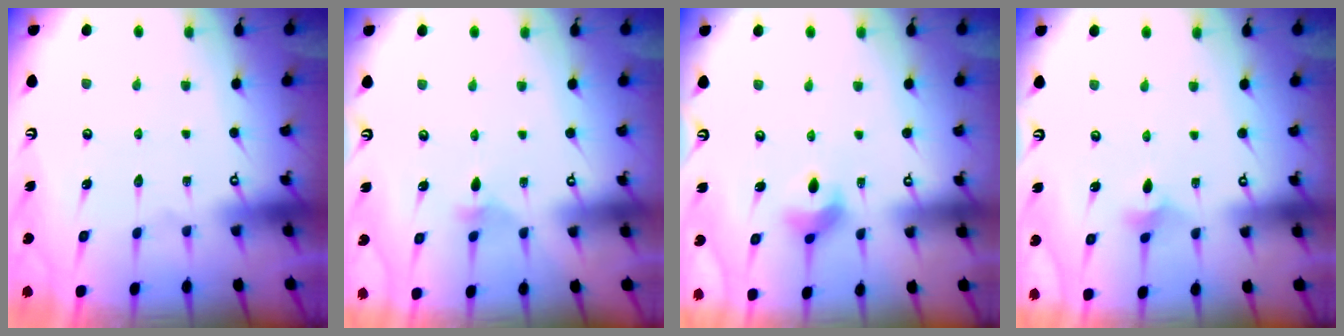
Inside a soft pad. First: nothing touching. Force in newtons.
{"total": 2.8, "press": 2.7, "slide": 0.7}
{"total": 7.3, "press": 7.2, "slide": 1.2}
{"total": 2.9, "press": 2.9, "slide": 0.5}